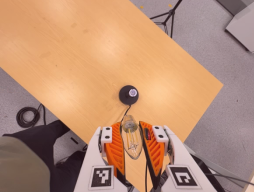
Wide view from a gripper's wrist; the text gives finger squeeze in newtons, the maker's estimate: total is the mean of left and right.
{"total": 21.8, "left": 23.5, "right": 20.1}